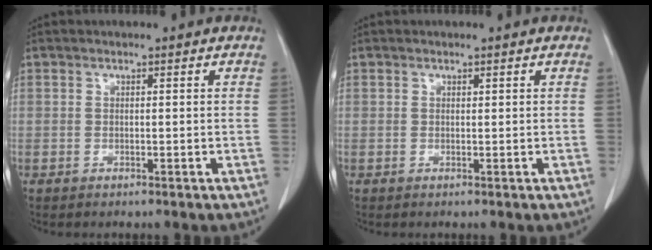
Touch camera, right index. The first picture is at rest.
{"total": 0.0}